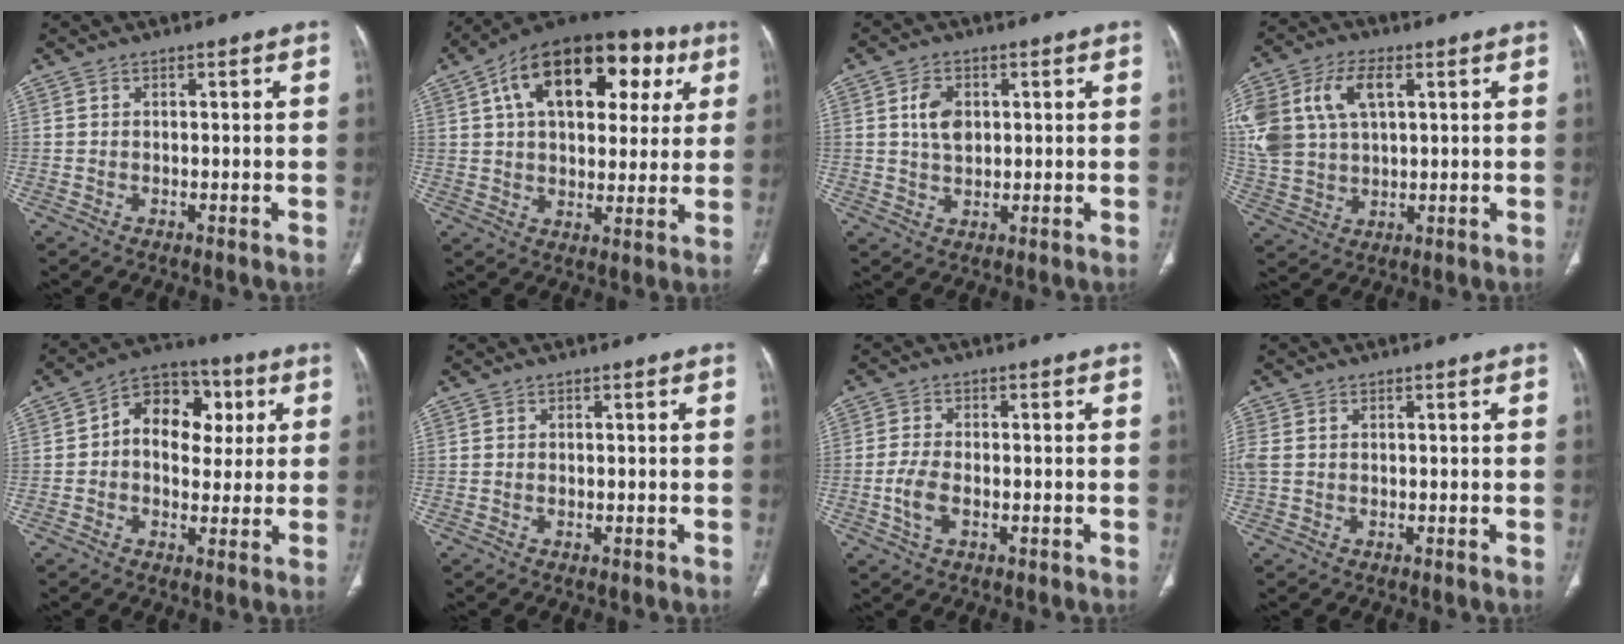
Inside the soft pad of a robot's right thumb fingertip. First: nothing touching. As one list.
[{"total": 24.2, "force": [8.8, 13.8, 17.8], "torque": [-0.236, 0.024, 0.128]}, {"total": 5.4, "force": [1.2, 3.7, 3.8], "torque": [-0.060, -0.006, 0.022]}, {"total": 19.2, "force": [5.7, 12.3, 13.6], "torque": [-0.320, 0.019, 0.111]}, {"total": 13.0, "force": [2.4, 9.3, 8.7], "torque": [-0.082, 0.014, 0.027]}, {"total": 0.0}, {"total": 4.8, "force": [-1.3, 2.6, 3.9], "torque": [-0.084, 0.007, -0.025]}, {"total": 3.1, "force": [0.3, 2.2, 2.1], "torque": [-0.076, 0.015, 0.011]}]